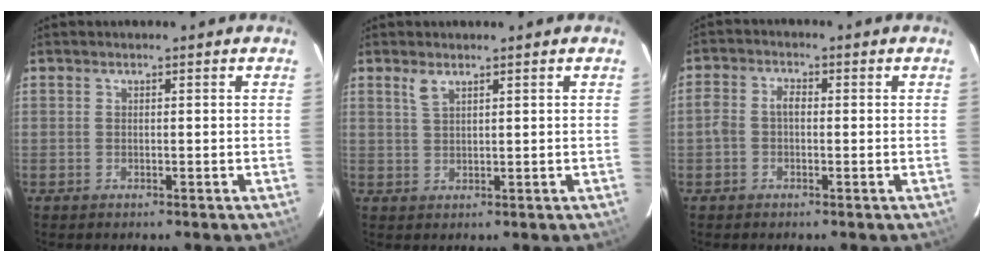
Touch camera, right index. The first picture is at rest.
{"total": 2.2, "force": [1.4, 0.8, 1.4], "torque": [-0.028, 0.003, 0.030]}
{"total": 3.1, "force": [-0.7, 2.1, 2.2], "torque": [-0.044, 0.012, -0.016]}